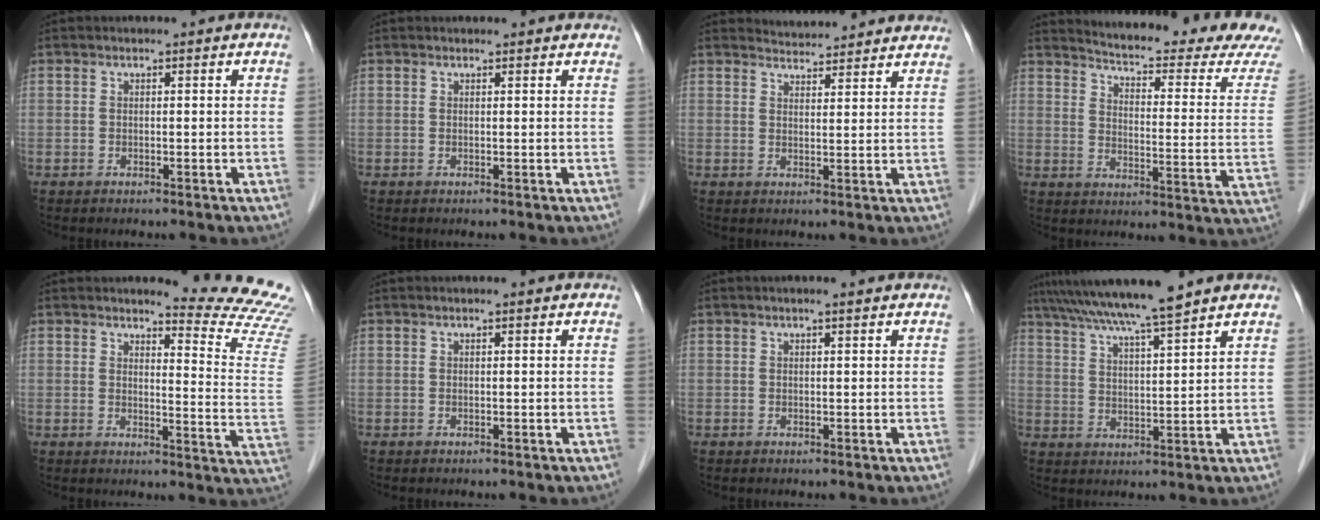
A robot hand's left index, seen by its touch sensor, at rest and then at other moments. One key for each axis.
{"total": 2.7, "fx": 2.5, "fy": 0.7, "fz": 0.6, "tx": -0.012, "ty": 0.016, "tz": 0.022}
{"total": 7.5, "fx": 7.4, "fy": 1.0, "fz": 0.7, "tx": -0.007, "ty": 0.014, "tz": 0.081}
{"total": 21.1, "fx": 20.2, "fy": -0.2, "fz": 5.9, "tx": -0.094, "ty": -0.112, "tz": 0.238}
{"total": 13.6, "fx": 13.3, "fy": -1.6, "fz": 2.1, "tx": -0.020, "ty": -0.144, "tz": 0.129}
{"total": 0.5, "fx": 0.5, "fy": 0.0, "fz": 0.3, "tx": -0.008, "ty": 0.009, "tz": 0.009}
{"total": 1.9, "fx": 1.5, "fy": 0.1, "fz": 1.2, "tx": -0.016, "ty": 0.014, "tz": 0.020}
{"total": 11.3, "fx": 9.7, "fy": -1.3, "fz": 5.6, "tx": -0.100, "ty": 0.018, "tz": 0.157}